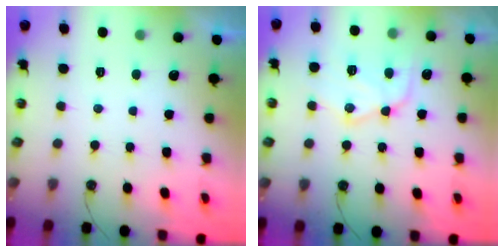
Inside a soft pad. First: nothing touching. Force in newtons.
{"total": 13.8, "press": 13.7, "slide": 1.2}